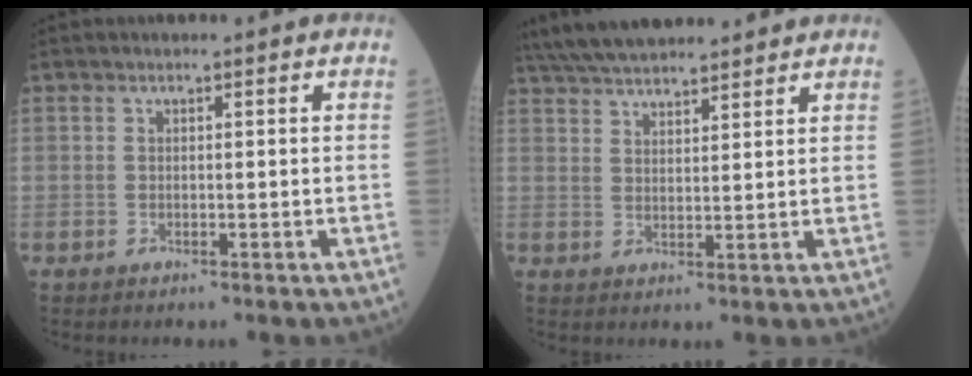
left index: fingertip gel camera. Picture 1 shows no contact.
{"total": 13.8, "force": [12.4, 2.7, 5.6], "torque": [-0.103, 0.038, 0.200]}